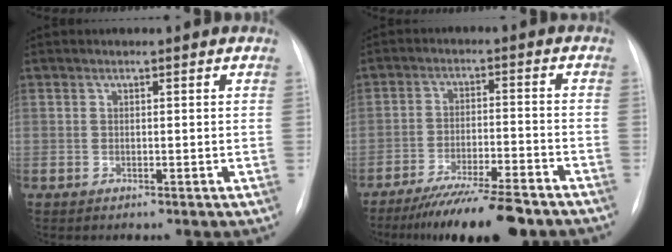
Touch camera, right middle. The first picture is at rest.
{"total": 12.9, "force": [-10.6, 0.9, 7.2], "torque": [-0.112, -0.025, -0.169]}